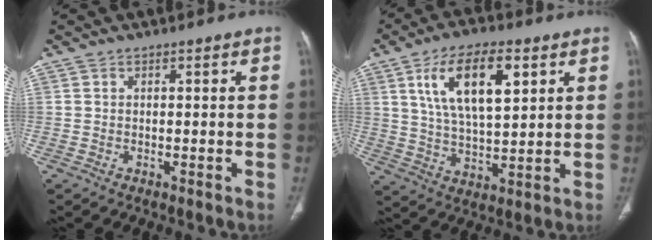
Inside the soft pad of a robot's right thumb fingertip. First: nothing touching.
{"total": 14.8, "force": [5.8, 6.4, 12.0], "torque": [-0.200, -0.014, 0.107]}